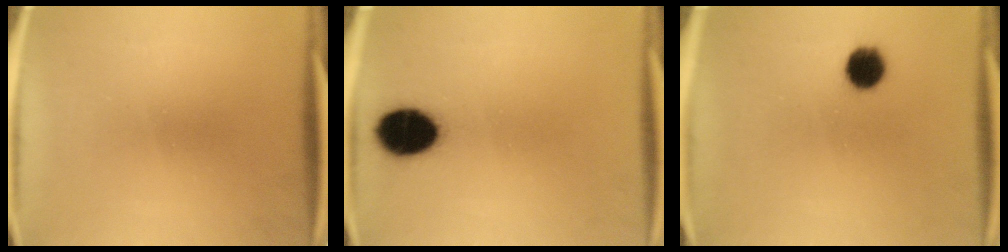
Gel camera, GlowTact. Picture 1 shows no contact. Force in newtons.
{"total": 11.5}
{"total": 6.5}